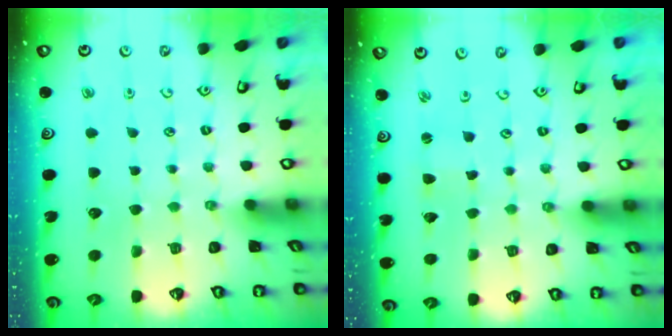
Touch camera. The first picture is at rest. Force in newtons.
{"total": 1.5, "press": 1.5, "slide": 0.3}